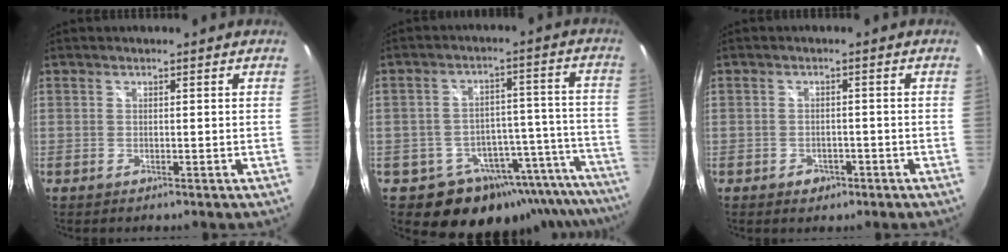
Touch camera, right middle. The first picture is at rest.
{"total": 19.6, "force": [-16.3, 9.1, 6.1], "torque": [-0.073, 0.034, -0.209]}
{"total": 2.7, "force": [-1.3, 2.2, 1.1], "torque": [-0.025, 0.001, -0.015]}